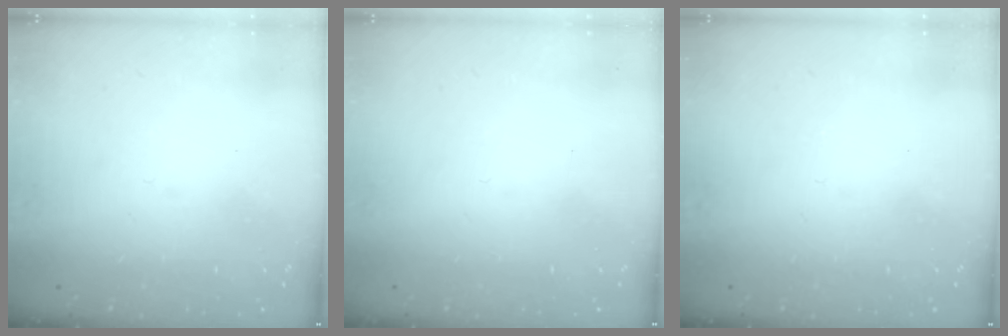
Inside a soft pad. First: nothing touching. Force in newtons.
{"total": 1.6, "press": 1.6, "slide": 0.1}
{"total": 1.8, "press": 1.8, "slide": 0.4}